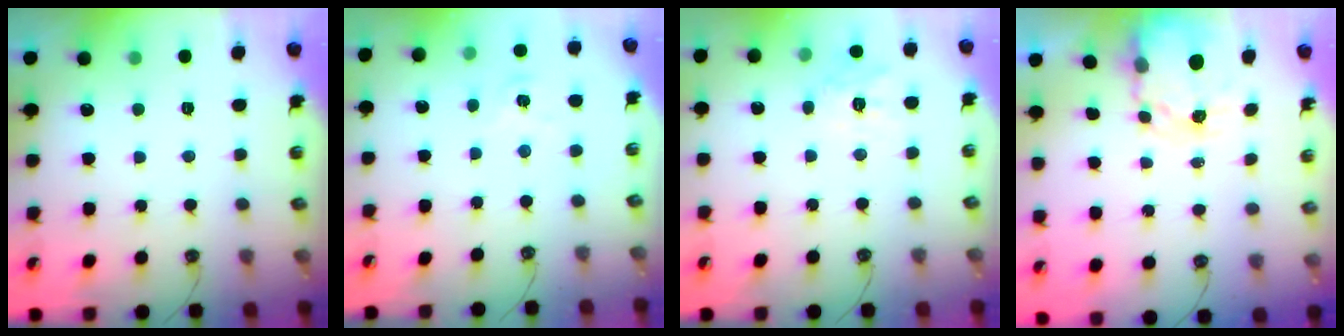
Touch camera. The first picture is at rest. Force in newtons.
{"total": 1.6, "press": 1.5, "slide": 0.3}
{"total": 12.2, "press": 12.1, "slide": 1.3}
{"total": 4.0, "press": 4.0, "slide": 0.3}